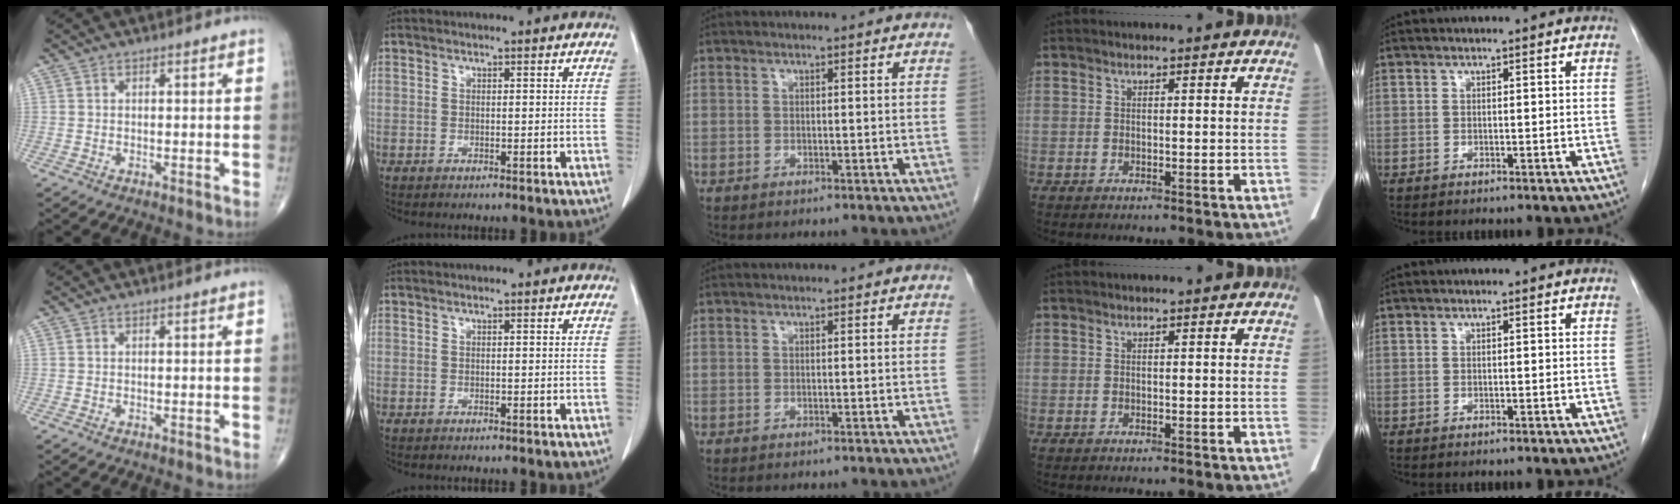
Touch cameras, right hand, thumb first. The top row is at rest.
{}